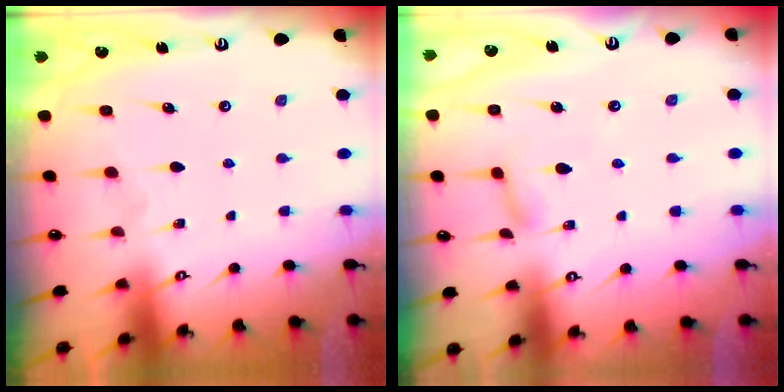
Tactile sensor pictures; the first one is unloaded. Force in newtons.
{"total": 2.5, "press": 2.5, "slide": 0.4}